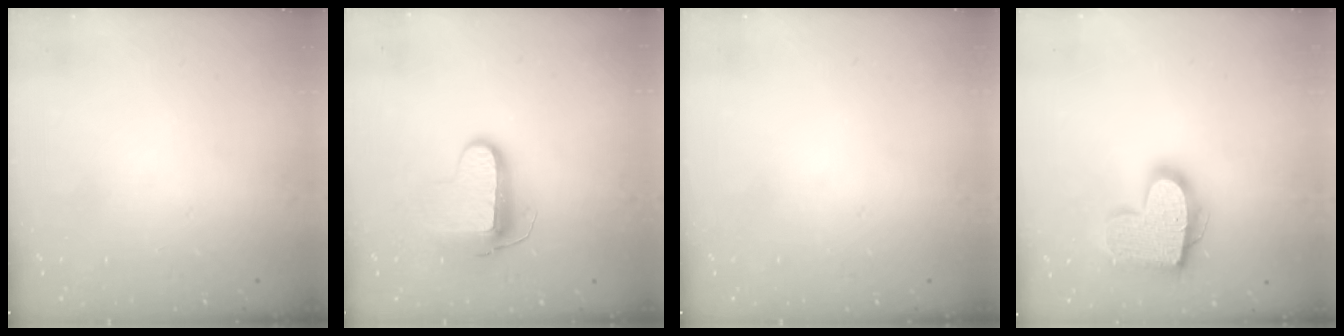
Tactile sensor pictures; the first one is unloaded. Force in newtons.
{"total": 10.3, "press": 10.3, "slide": 1.0}
{"total": 0.0}
{"total": 16.9, "press": 16.8, "slide": 1.2}